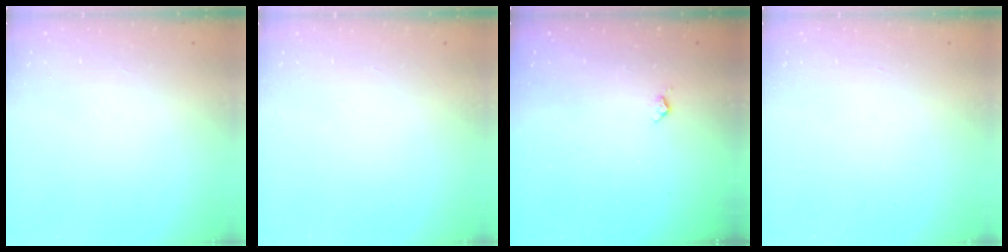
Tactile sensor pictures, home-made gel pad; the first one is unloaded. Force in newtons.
{"total": 0.0}
{"total": 3.8, "press": 3.8, "slide": 0.6}
{"total": 0.0}